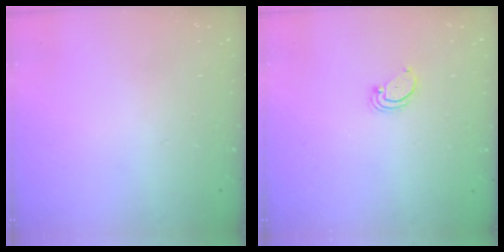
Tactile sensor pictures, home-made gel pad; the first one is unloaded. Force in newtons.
{"total": 2.0, "press": 2.0, "slide": 0.2}